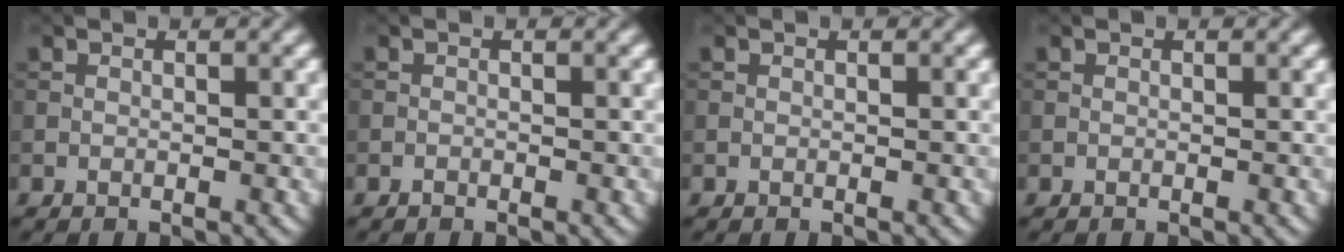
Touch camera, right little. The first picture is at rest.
{"total": 0.0}
{"total": 0.0}
{"total": 0.0}